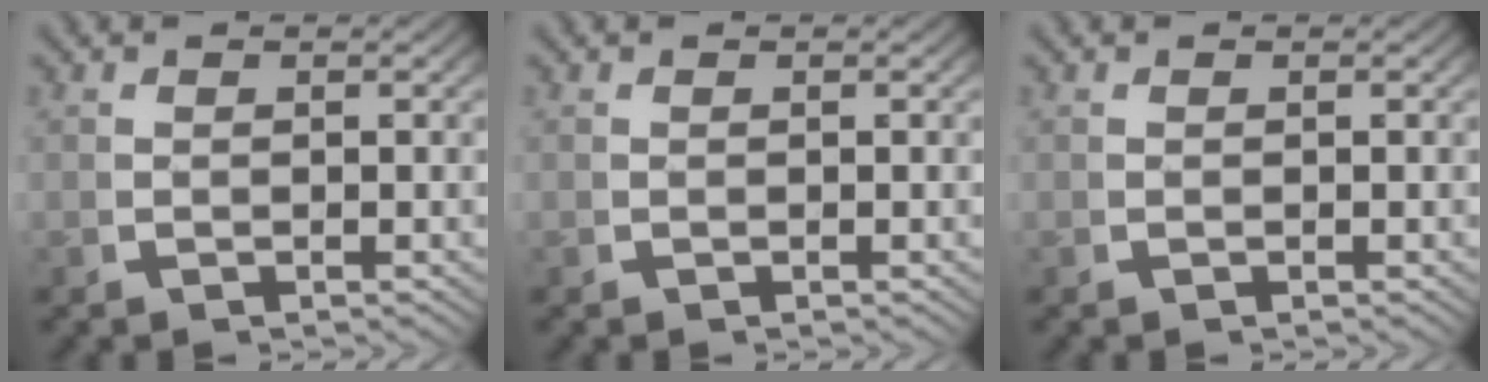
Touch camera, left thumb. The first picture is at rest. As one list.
[{"total": 0.0}, {"total": 0.0}]